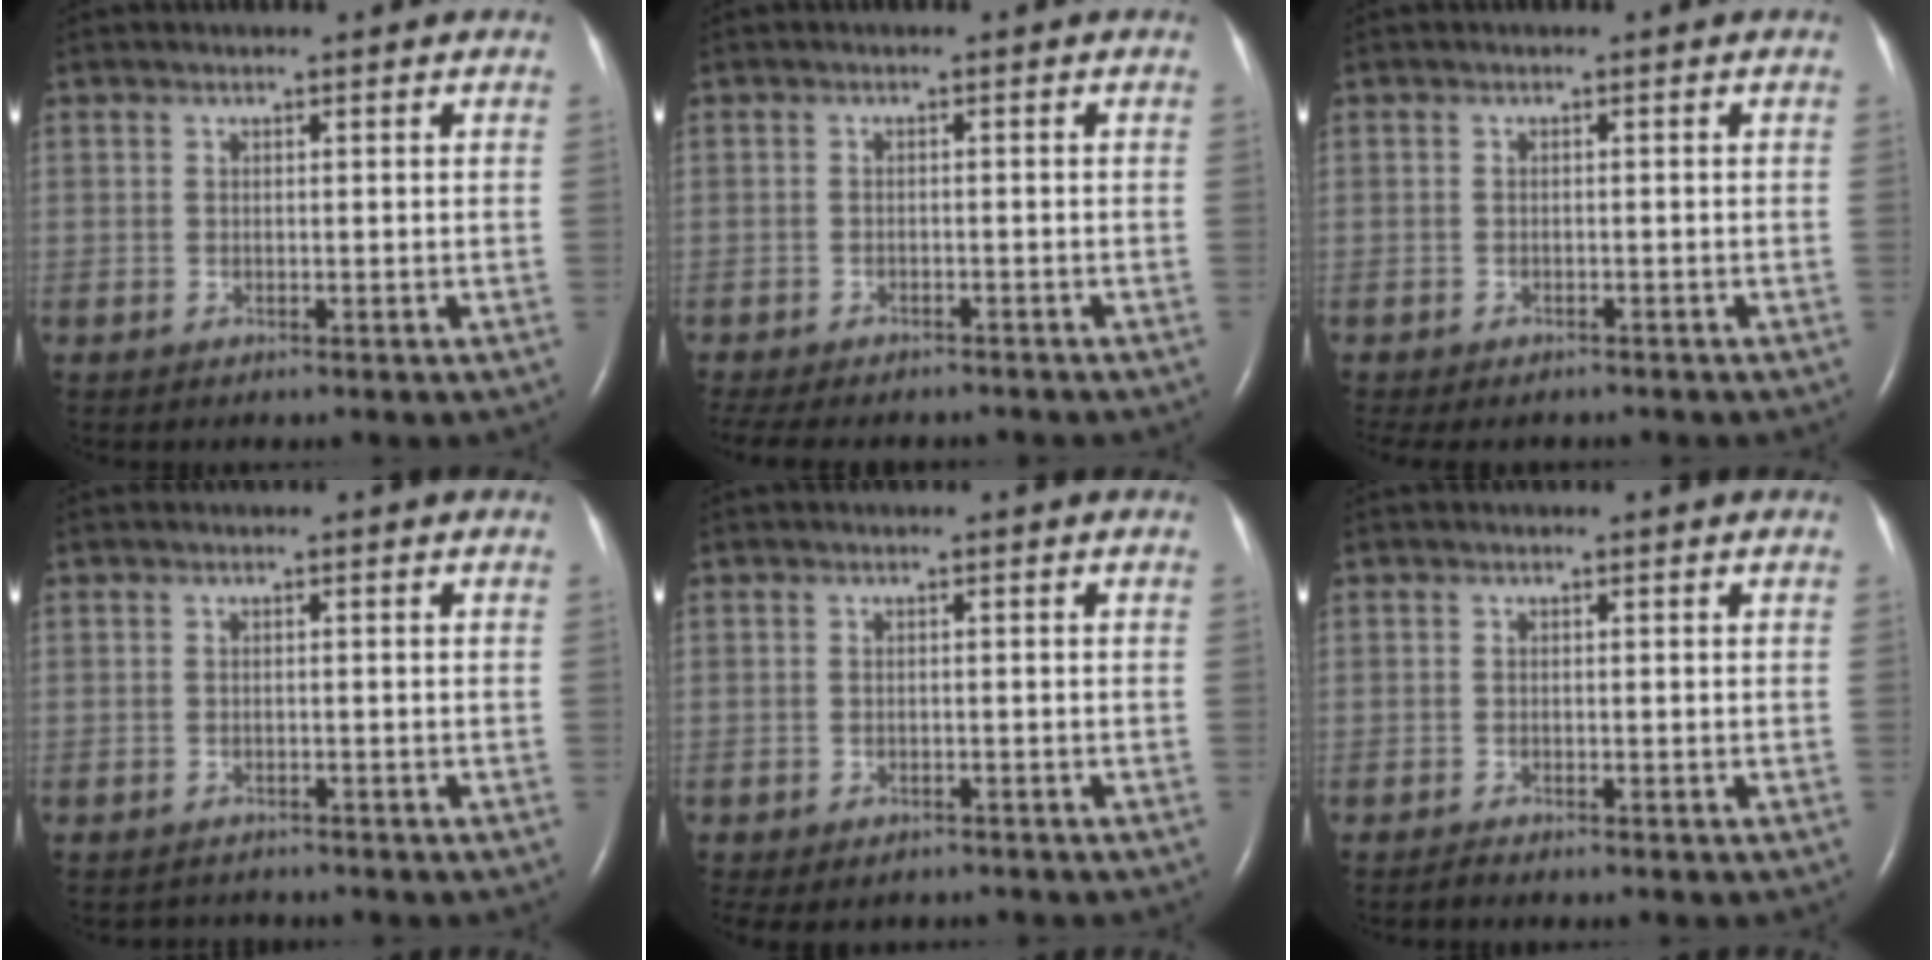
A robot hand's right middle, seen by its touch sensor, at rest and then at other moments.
{"total": 11.8, "force": [-10.1, 3.9, 4.6], "torque": [-0.095, -0.006, -0.130]}
{"total": 6.8, "force": [-5.8, 2.6, 2.3], "torque": [-0.035, -0.004, -0.074]}
{"total": 1.6, "force": [-1.5, 0.5, -0.4], "torque": [0.002, -0.006, -0.021]}
{"total": 4.8, "force": [-4.0, 2.4, 1.2], "torque": [-0.013, 0.003, -0.048]}
{"total": 0.7, "force": [-0.6, -0.1, 0.1], "torque": [-0.010, -0.002, -0.013]}